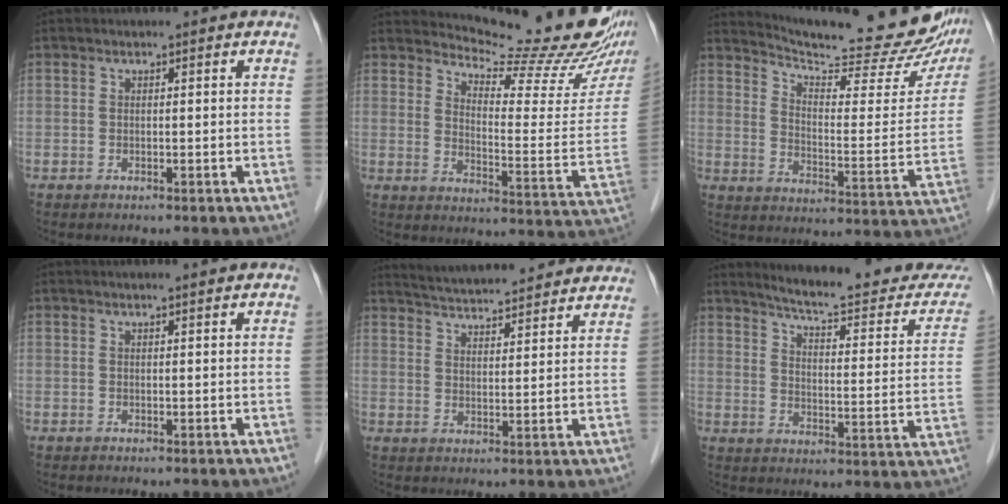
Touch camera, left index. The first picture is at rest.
{"total": 19.2, "force": [18.0, 0.7, 6.7], "torque": [-0.105, -0.109, 0.221]}
{"total": 23.6, "force": [21.8, 2.6, 8.5], "torque": [-0.124, -0.077, 0.279]}
{"total": 1.6, "force": [1.4, -0.1, 0.9], "torque": [-0.014, 0.011, 0.018]}
{"total": 20.3, "force": [18.9, 2.4, 6.9], "torque": [-0.110, 0.013, 0.250]}
{"total": 20.2, "force": [19.0, 1.1, 6.9], "torque": [-0.092, -0.086, 0.232]}